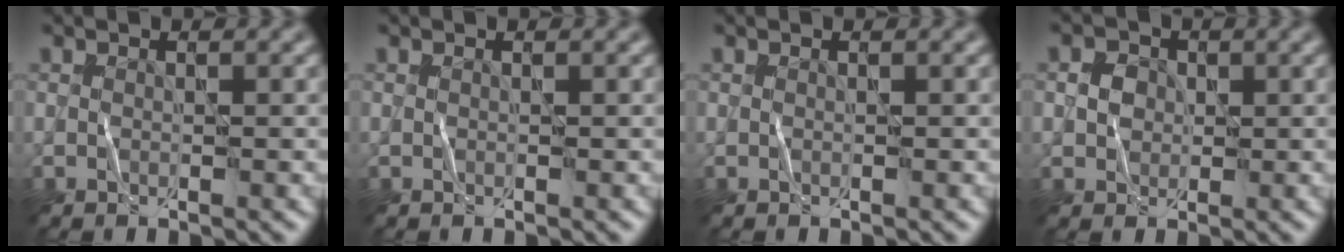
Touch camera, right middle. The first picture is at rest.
{"total": 0.0}
{"total": 0.0}
{"total": 1.8, "force": [0.1, 1.7, 0.7], "torque": [-0.014, 0.001, -0.001]}